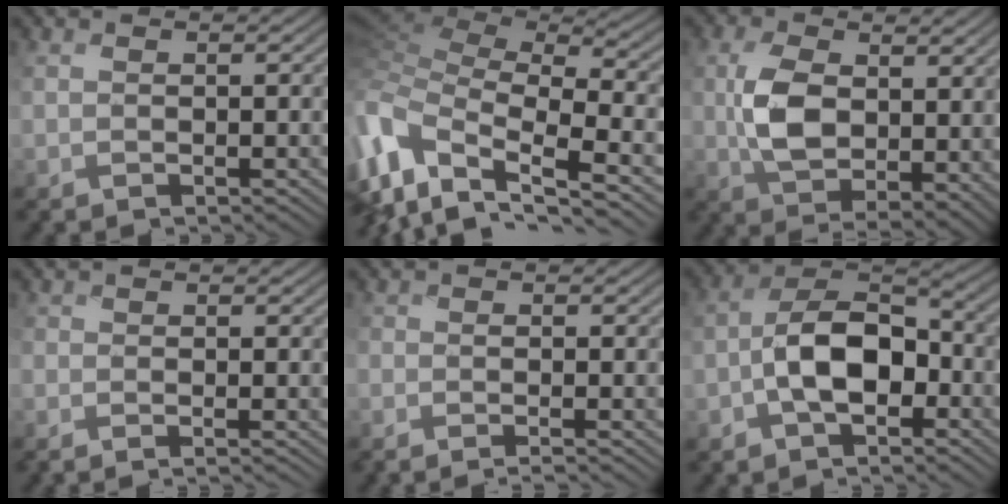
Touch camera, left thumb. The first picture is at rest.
{"total": 12.4, "force": [-4.3, 6.8, 9.5], "torque": [-0.277, -0.014, -0.065]}
{"total": 9.3, "force": [1.5, 5.3, 7.4], "torque": [-0.154, -0.001, 0.030]}
{"total": 2.1, "force": [-1.5, 0.6, 1.4], "torque": [-0.019, -0.007, -0.020]}
{"total": 3.2, "force": [-2.3, 0.7, 2.0], "torque": [-0.026, -0.005, -0.031]}
{"total": 7.4, "force": [-2.1, 4.1, 5.8], "torque": [-0.104, 0.021, -0.052]}